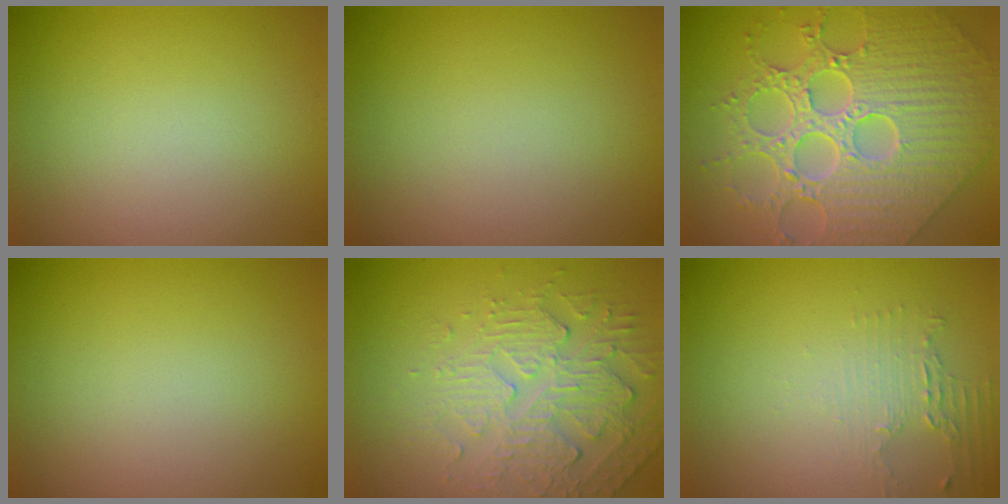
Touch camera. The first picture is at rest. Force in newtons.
{"total": 0.0}
{"total": 9.3, "press": 7.3, "slide": 5.7}
{"total": 0.0}
{"total": 4.9, "press": 3.6, "slide": 3.4}
{"total": 2.2, "press": 1.6, "slide": 1.5}